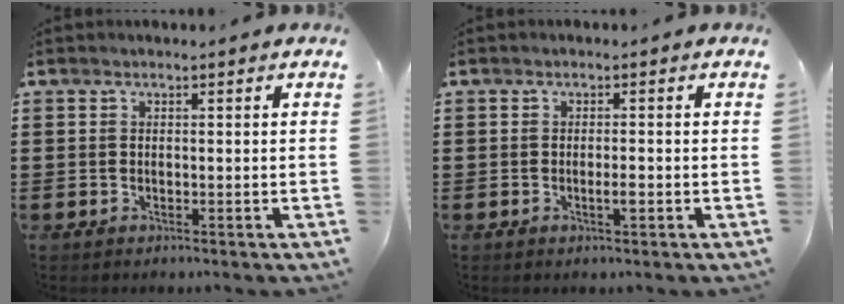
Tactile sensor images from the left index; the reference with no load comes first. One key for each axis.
{"total": 1.6, "fx": -0.4, "fy": 0.3, "fz": 1.5, "tx": -0.027, "ty": -0.002, "tz": -0.006}